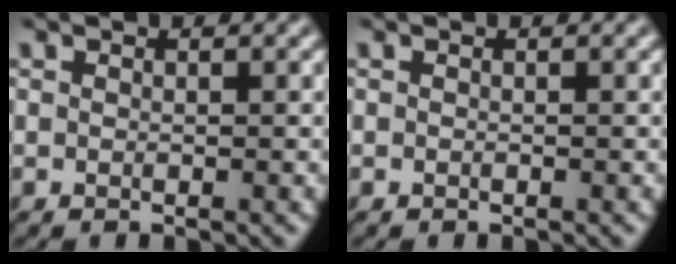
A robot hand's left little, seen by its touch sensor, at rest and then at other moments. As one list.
[{"total": 0.0}]